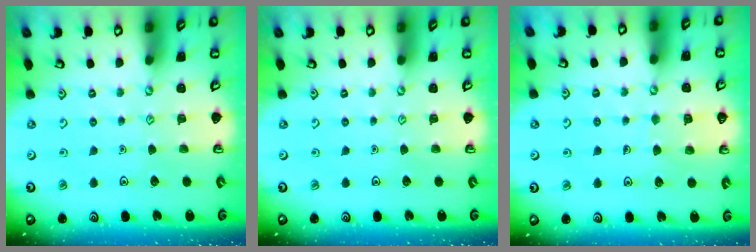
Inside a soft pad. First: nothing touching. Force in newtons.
{"total": 0.0}
{"total": 6.8, "press": 6.7, "slide": 0.6}